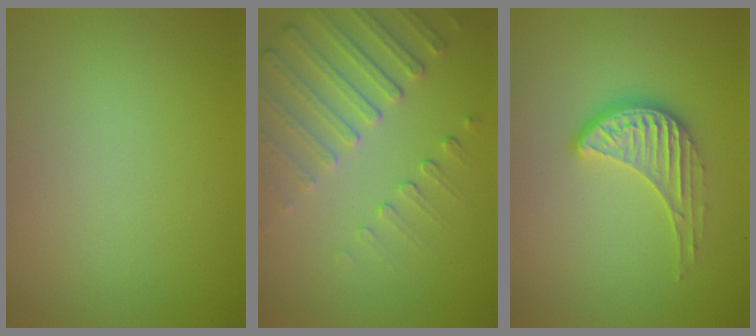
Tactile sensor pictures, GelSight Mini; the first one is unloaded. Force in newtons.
{"total": 4.8, "press": 3.7, "slide": 3.1}
{"total": 4.0, "press": 2.9, "slide": 2.7}